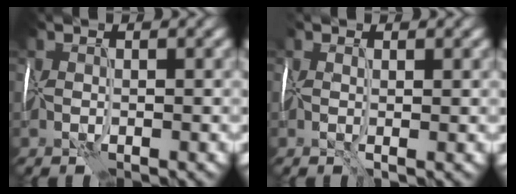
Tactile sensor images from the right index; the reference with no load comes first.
{"total": 0.9, "force": [0.5, 0.4, 0.6], "torque": [-0.014, 0.002, 0.007]}